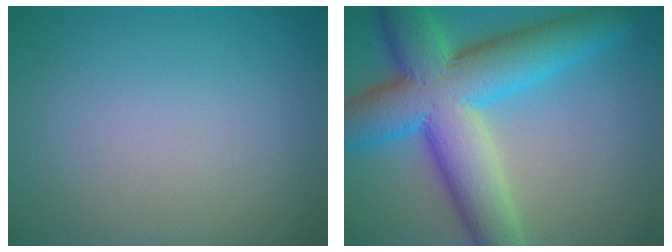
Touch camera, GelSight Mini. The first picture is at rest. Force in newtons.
{"total": 12.4, "press": 12.4, "slide": 0.3}